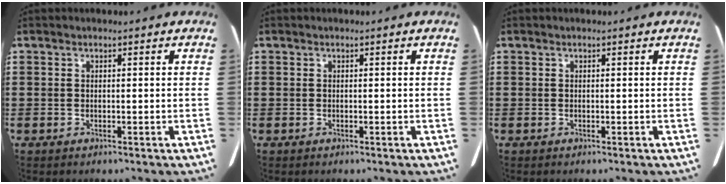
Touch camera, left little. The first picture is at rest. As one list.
[{"total": 0.0}, {"total": 0.0}]